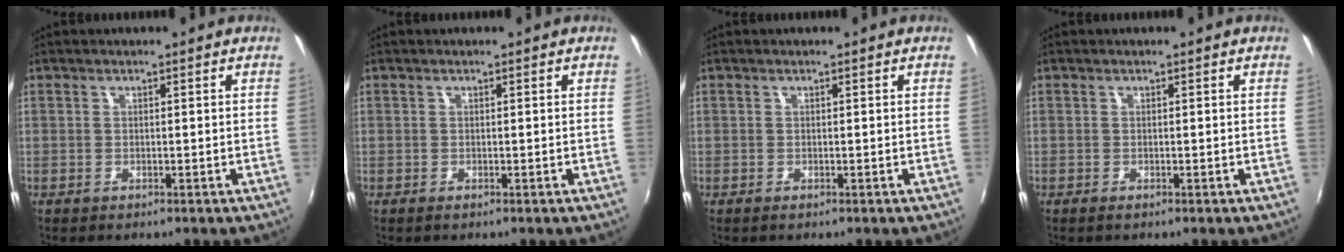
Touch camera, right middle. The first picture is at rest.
{"total": 0.0}
{"total": 0.0}
{"total": 0.0}